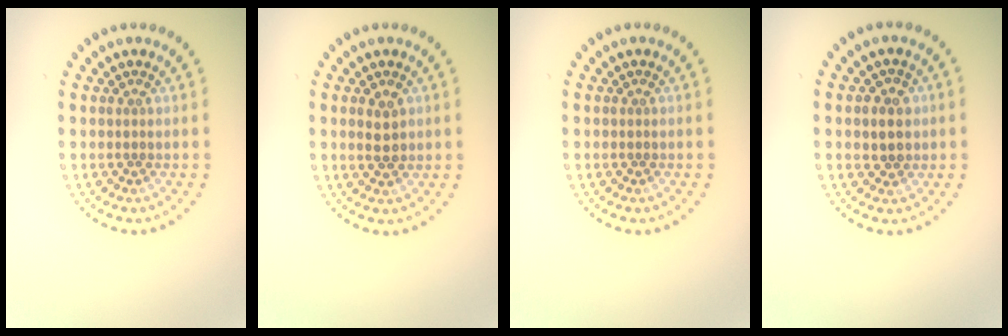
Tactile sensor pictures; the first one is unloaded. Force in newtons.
{"total": 1.9, "press": 1.9, "slide": 0.4}
{"total": 0.0}
{"total": 1.9, "press": 1.9, "slide": 0.5}